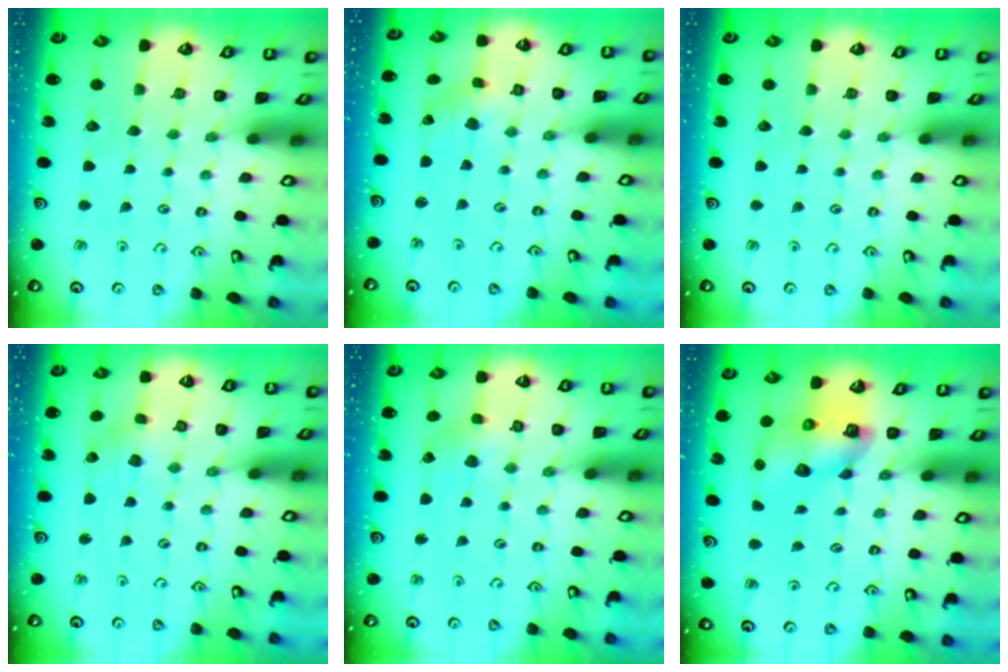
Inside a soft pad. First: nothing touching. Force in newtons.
{"total": 1.5, "press": 1.5, "slide": 0.2}
{"total": 0.0}
{"total": 2.3, "press": 2.3, "slide": 0.5}
{"total": 2.5, "press": 2.5, "slide": 0.3}
{"total": 9.8, "press": 9.7, "slide": 1.2}